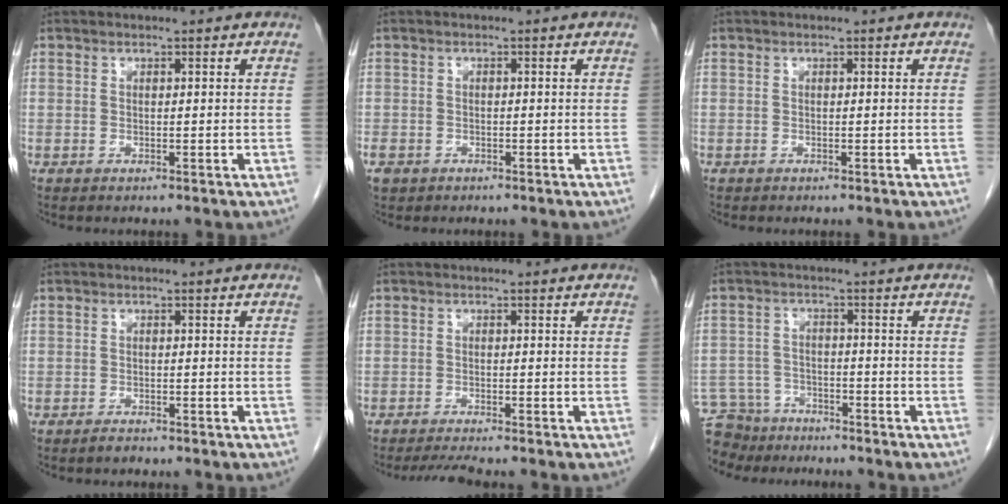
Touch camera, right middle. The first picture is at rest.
{"total": 2.5, "force": [-1.6, 1.7, 0.7], "torque": [-0.017, 0.000, -0.026]}
{"total": 0.0}
{"total": 1.0, "force": [-0.9, 0.3, 0.3], "torque": [-0.008, -0.001, -0.014]}
{"total": 3.2, "force": [-2.8, -0.4, 1.4], "torque": [-0.027, -0.012, -0.048]}
{"total": 9.4, "force": [-8.2, 4.5, 1.2], "torque": [-0.030, 0.000, -0.130]}